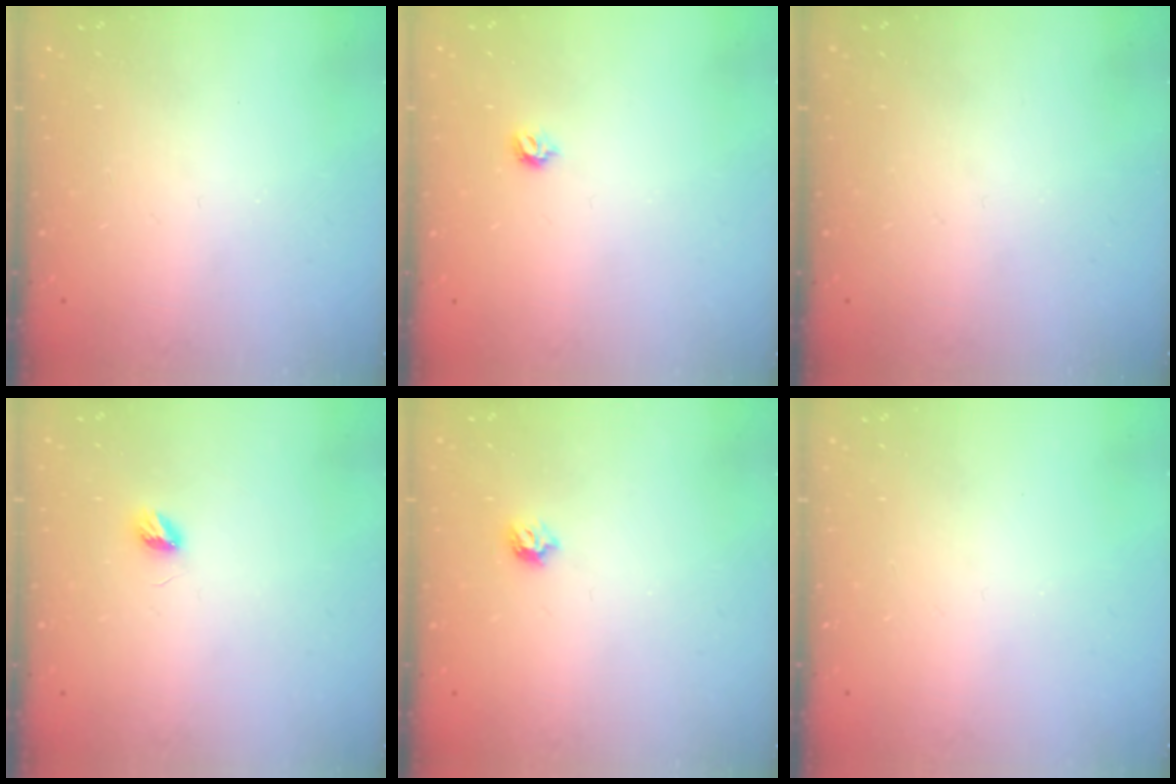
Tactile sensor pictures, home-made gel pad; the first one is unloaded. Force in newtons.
{"total": 4.1, "press": 4.0, "slide": 0.8}
{"total": 0.0}
{"total": 3.4, "press": 3.4, "slide": 0.4}
{"total": 5.4, "press": 5.4, "slide": 0.9}
{"total": 0.0}